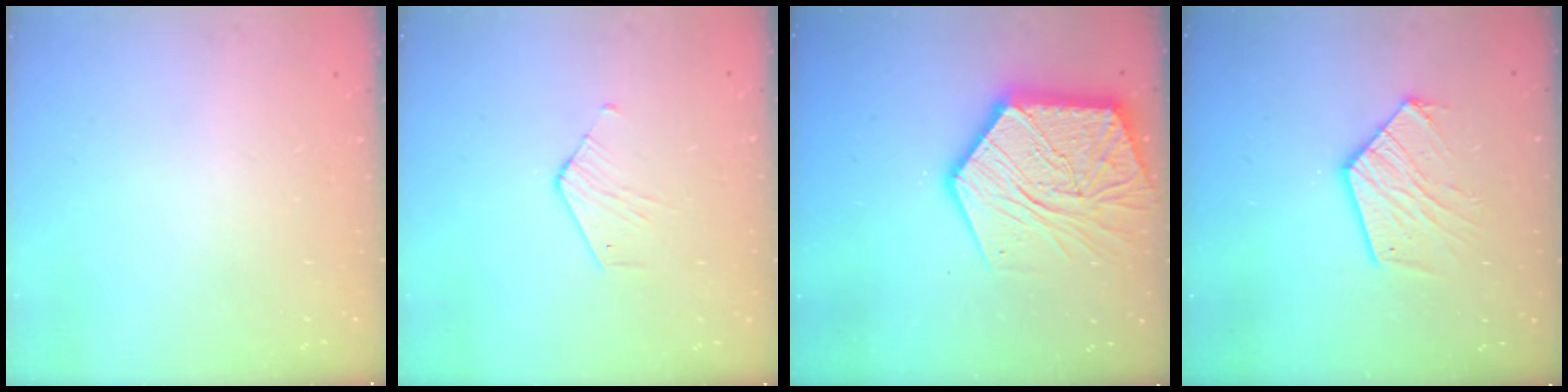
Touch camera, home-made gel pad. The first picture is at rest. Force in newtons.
{"total": 3.1, "press": 3.1, "slide": 0.3}
{"total": 22.3, "press": 22.2, "slide": 2.3}
{"total": 13.4, "press": 13.3, "slide": 1.2}